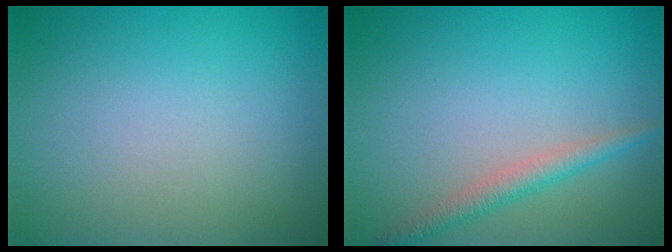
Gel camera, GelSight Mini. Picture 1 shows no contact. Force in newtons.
{"total": 2.2, "press": 2.2, "slide": 0.1}